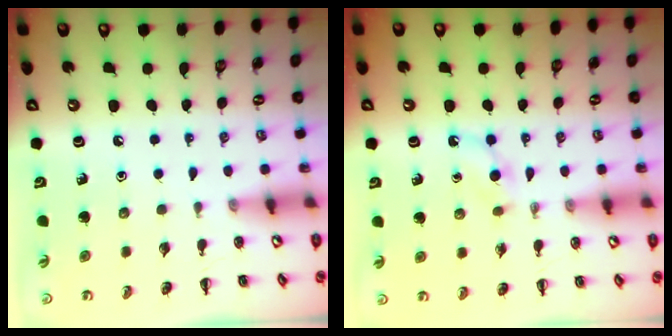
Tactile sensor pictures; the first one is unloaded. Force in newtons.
{"total": 3.9, "press": 3.7, "slide": 1.2}